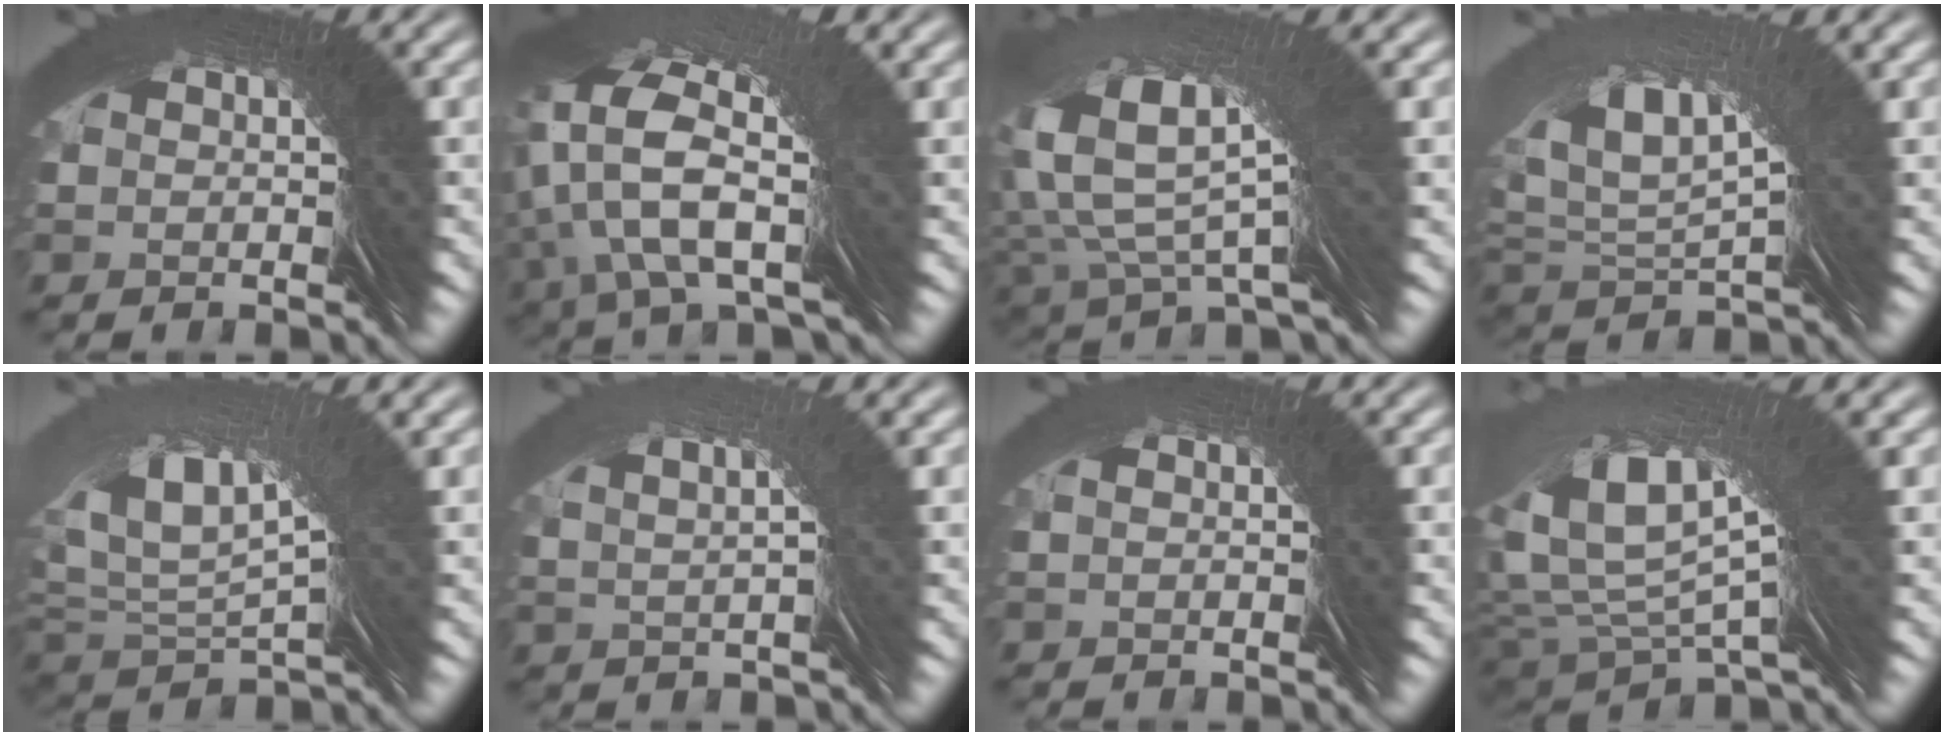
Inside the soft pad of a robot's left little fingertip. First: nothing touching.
{"total": 5.3, "force": [4.2, -2.3, 2.1], "torque": [-0.036, 0.047, 0.054]}
{"total": 6.0, "force": [4.6, -1.2, 3.8], "torque": [-0.060, 0.069, 0.055]}
{"total": 4.1, "force": [2.6, -2.5, 2.0], "torque": [-0.036, 0.033, 0.041]}
{"total": 4.4, "force": [2.8, -2.4, 2.5], "torque": [-0.042, 0.039, 0.044]}
{"total": 7.1, "force": [4.4, -5.3, -1.6], "torque": [0.051, 0.058, 0.060]}
{"total": 0.6, "force": [0.4, -0.3, -0.3], "torque": [0.007, 0.008, 0.005]}
{"total": 7.2, "force": [4.7, 0.1, 5.5], "torque": [-0.106, 0.038, 0.071]}